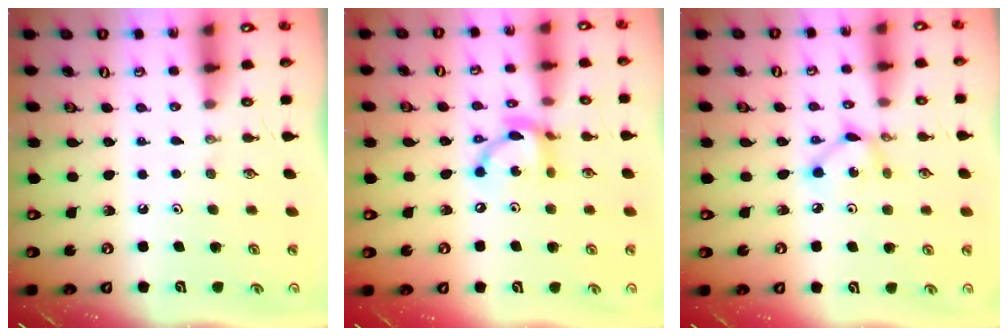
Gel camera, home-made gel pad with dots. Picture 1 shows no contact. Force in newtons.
{"total": 11.5, "press": 11.5, "slide": 0.7}
{"total": 4.9, "press": 4.9, "slide": 0.1}